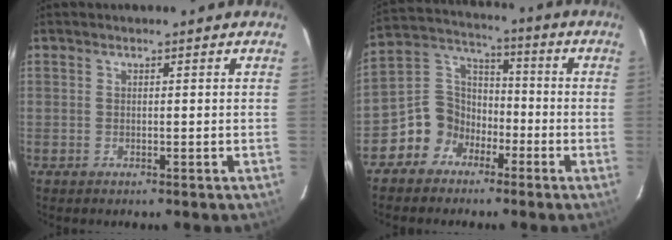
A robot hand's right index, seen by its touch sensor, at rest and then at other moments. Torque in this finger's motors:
{"motor_torque": [0.68, -0.43, -0.09, -0.14]}